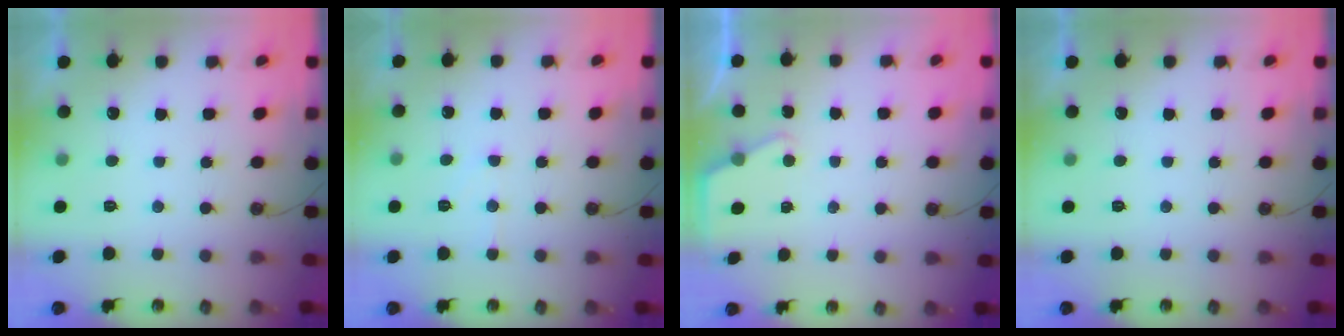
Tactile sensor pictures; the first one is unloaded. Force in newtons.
{"total": 5.5, "press": 5.5, "slide": 0.5}
{"total": 2.7, "press": 2.7, "slide": 0.4}
{"total": 0.0}